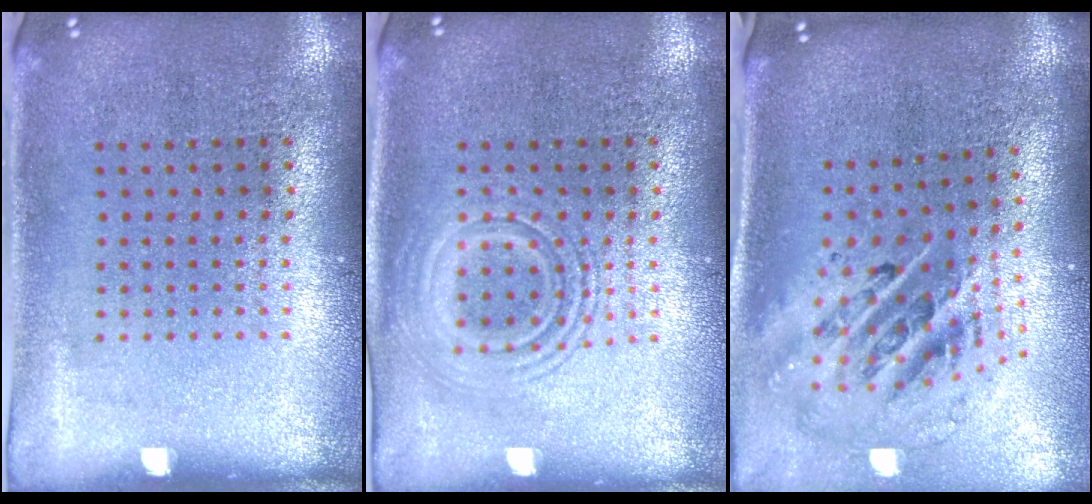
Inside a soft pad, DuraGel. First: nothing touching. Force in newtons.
{"total": 2.3, "press": 2.3, "slide": 0.4}
{"total": 2.5, "press": 1.7, "slide": 1.8}